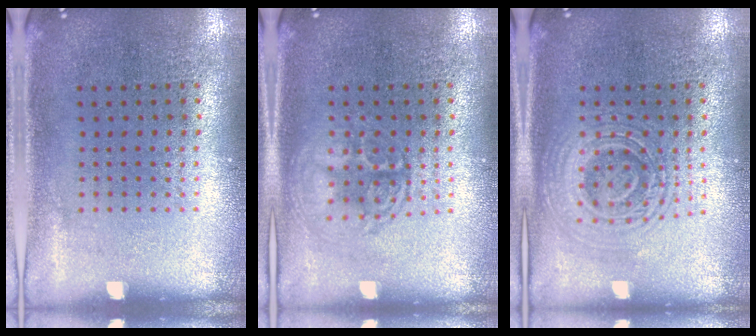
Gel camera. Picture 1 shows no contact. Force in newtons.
{"total": 1.3, "press": 1.3, "slide": 0.2}
{"total": 2.7, "press": 2.7, "slide": 0.5}